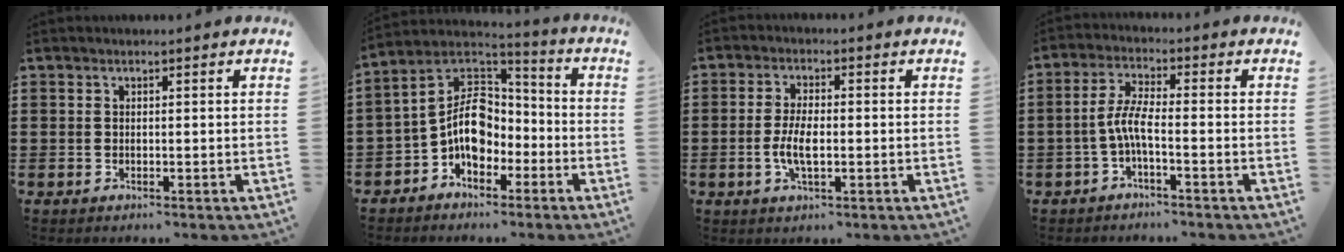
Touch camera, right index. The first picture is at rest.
{"total": 9.3, "force": [-2.3, 6.3, 6.4], "torque": [-0.155, 0.003, -0.049]}
{"total": 4.8, "force": [-0.9, 1.9, 4.3], "torque": [-0.096, -0.002, -0.022]}
{"total": 4.8, "force": [-1.8, 0.9, 4.3], "torque": [-0.107, -0.006, -0.043]}